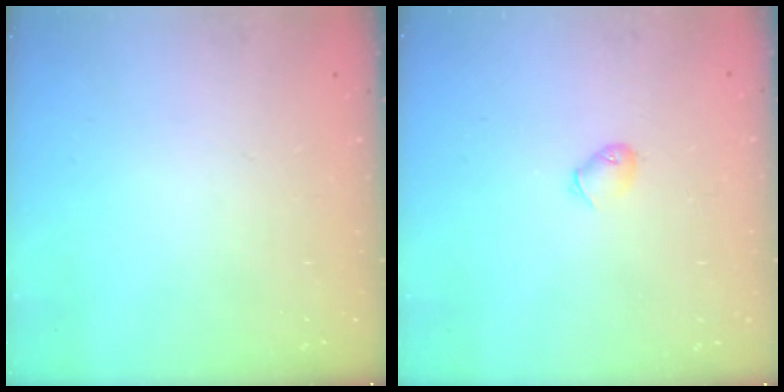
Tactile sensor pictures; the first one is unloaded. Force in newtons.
{"total": 3.1, "press": 3.1, "slide": 0.7}